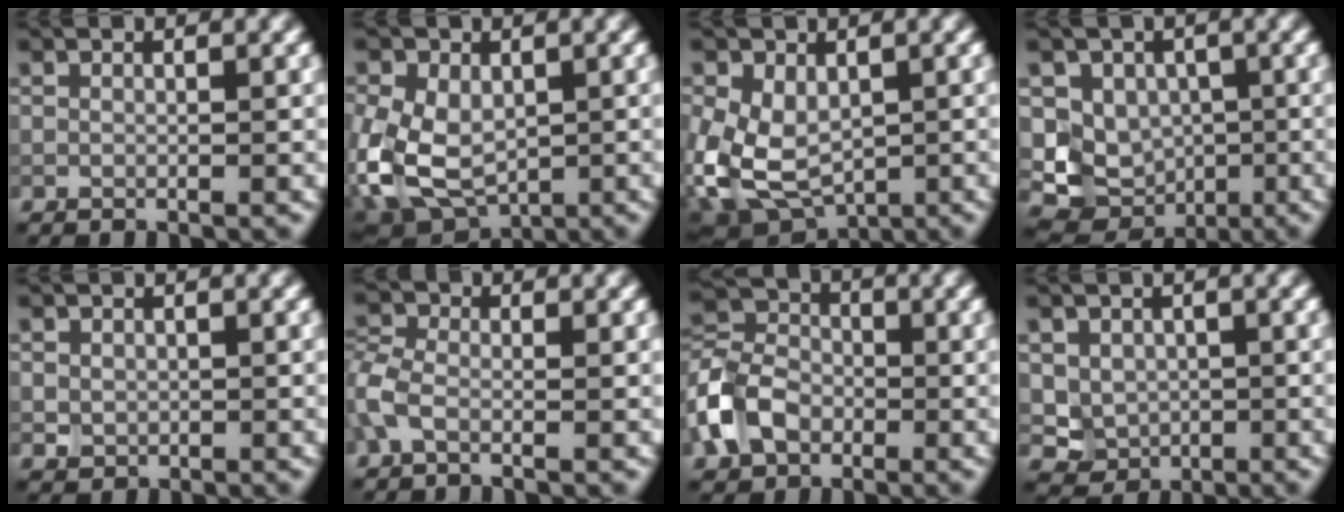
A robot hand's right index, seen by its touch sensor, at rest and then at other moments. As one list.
[{"total": 8.9, "force": [-2.0, 6.0, 6.3], "torque": [-0.149, -0.017, -0.039]}, {"total": 8.0, "force": [-1.4, 5.5, 5.6], "torque": [-0.131, -0.020, -0.017]}, {"total": 6.3, "force": [-0.2, 5.8, 2.6], "torque": [-0.012, -0.009, -0.007]}, {"total": 1.3, "force": [0.1, 1.2, 0.5], "torque": [-0.005, -0.005, 0.003]}, {"total": 2.6, "force": [-0.8, 1.6, 1.8], "torque": [-0.047, 0.006, -0.032]}, {"total": 6.6, "force": [-2.7, 4.8, 3.6], "torque": [-0.074, 0.010, -0.073]}, {"total": 3.1, "force": [0.1, 2.8, 1.3], "torque": [-0.022, -0.009, 0.008]}]